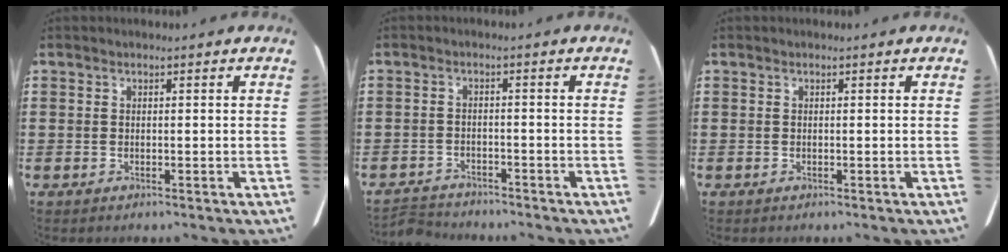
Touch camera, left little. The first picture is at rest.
{"total": 2.5, "force": [-2.5, 0.1, -0.1], "torque": [-0.005, -0.002, -0.054]}
{"total": 0.0}